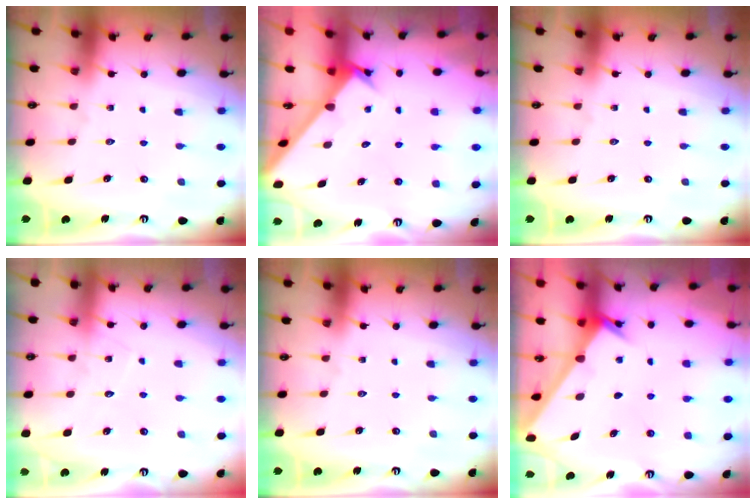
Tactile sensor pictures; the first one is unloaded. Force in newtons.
{"total": 2.2, "press": 2.2, "slide": 0.1}
{"total": 0.0}
{"total": 4.7, "press": 4.7, "slide": 0.4}
{"total": 0.0}
{"total": 2.4, "press": 2.4, "slide": 0.2}